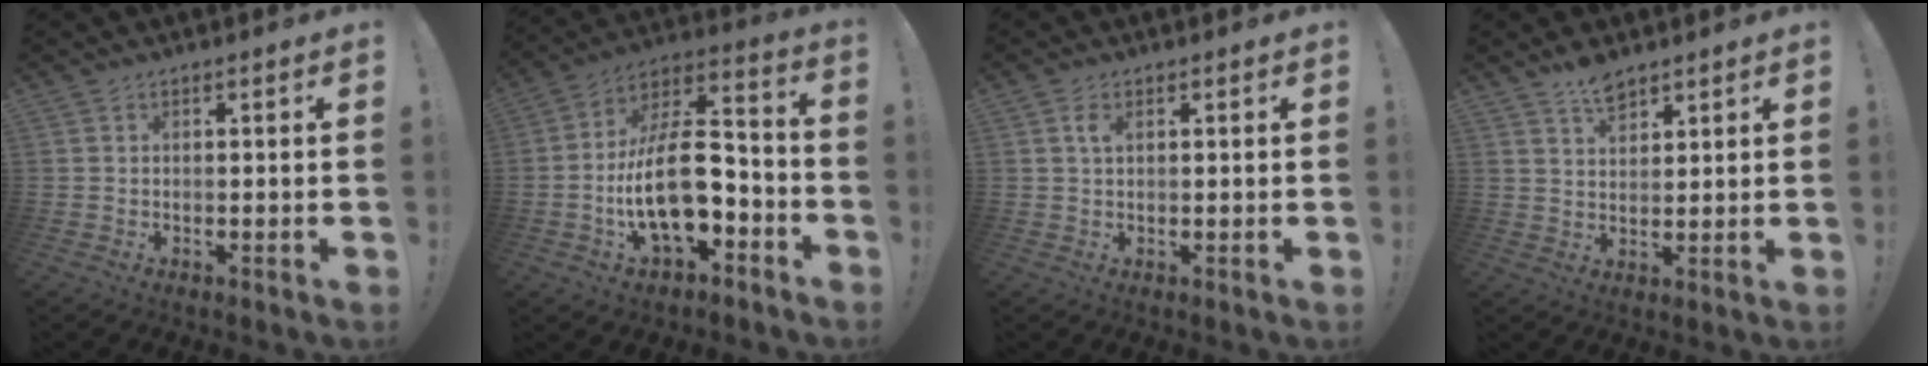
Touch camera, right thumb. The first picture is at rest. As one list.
[{"total": 18.7, "force": [-4.2, 9.8, 15.3], "torque": [-0.292, 0.022, -0.067]}, {"total": 2.2, "force": [0.8, 0.9, 1.8], "torque": [-0.031, 0.001, 0.012]}, {"total": 6.0, "force": [4.6, 2.7, 2.7], "torque": [-0.039, -0.025, 0.082]}]